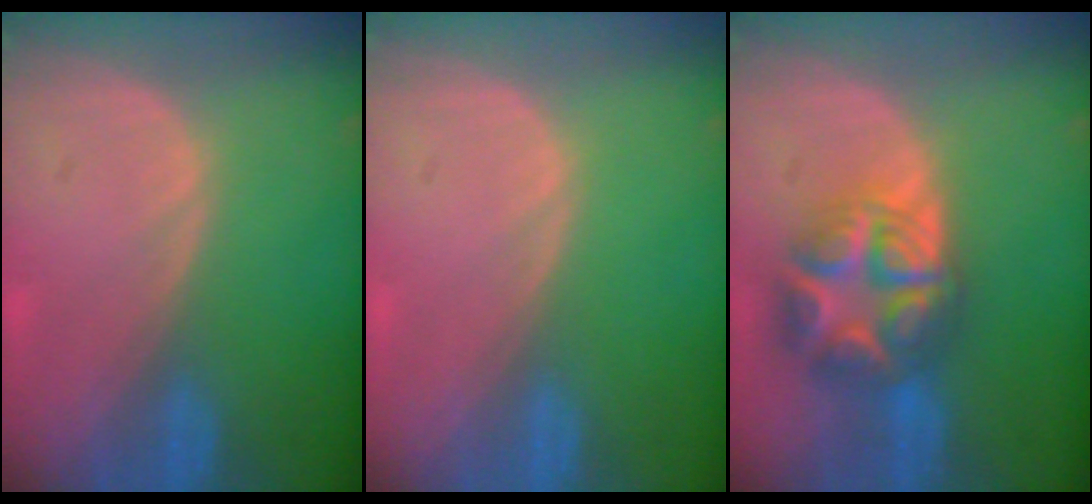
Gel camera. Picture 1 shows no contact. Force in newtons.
{"total": 0.0}
{"total": 8.9, "press": 8.9, "slide": 0.5}